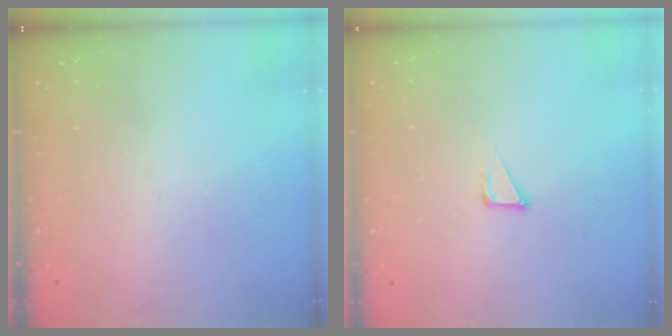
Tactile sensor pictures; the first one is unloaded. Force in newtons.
{"total": 4.3, "press": 4.3, "slide": 0.3}